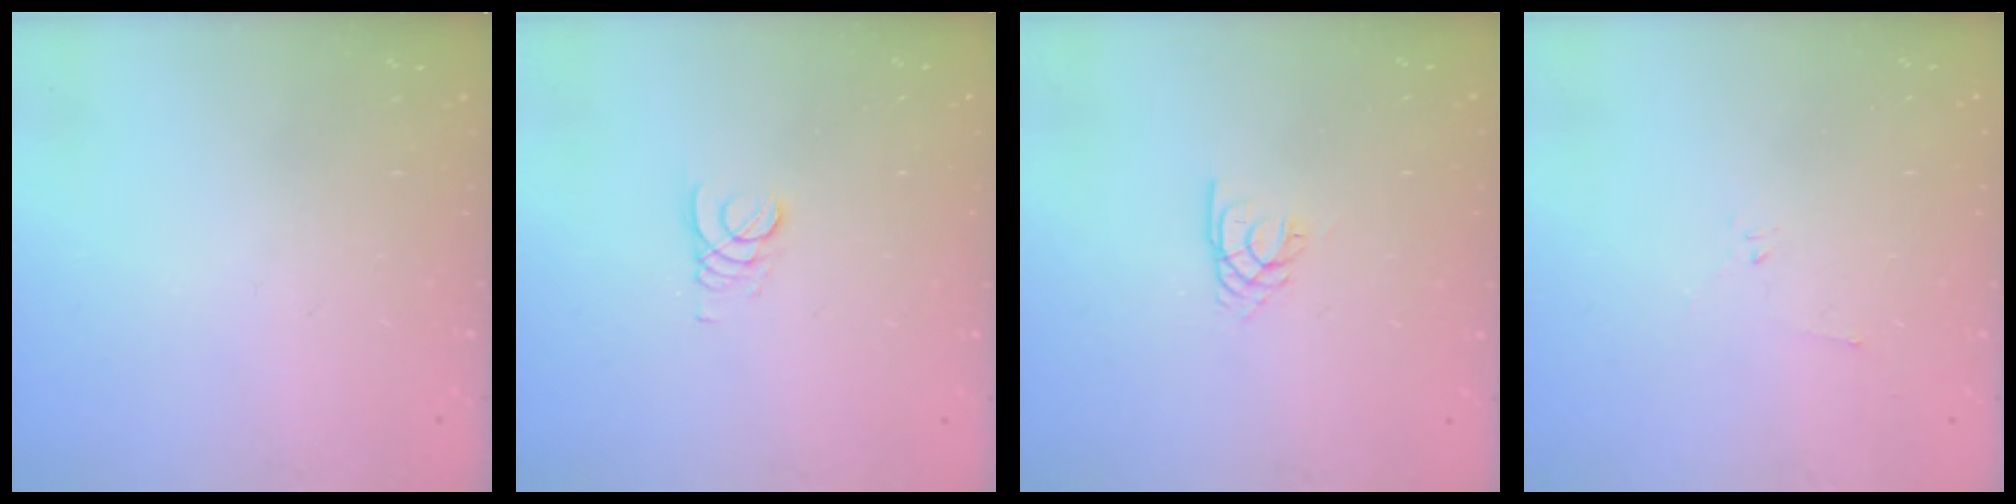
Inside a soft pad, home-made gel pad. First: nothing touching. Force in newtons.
{"total": 2.2, "press": 2.2, "slide": 0.3}
{"total": 2.1, "press": 2.1, "slide": 0.2}
{"total": 2.2, "press": 2.1, "slide": 0.7}